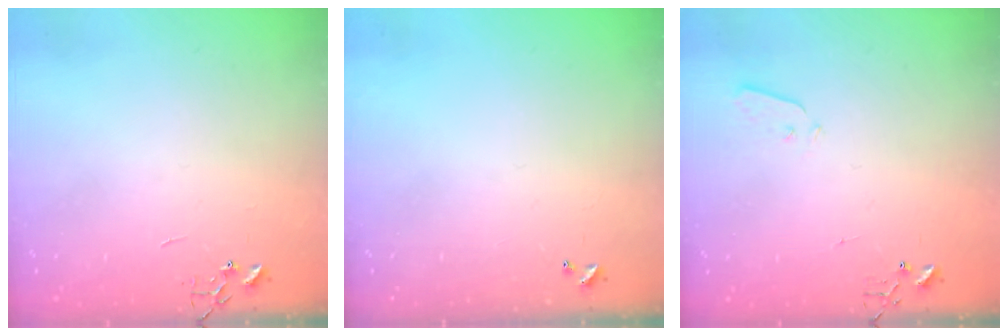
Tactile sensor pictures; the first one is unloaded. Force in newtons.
{"total": 0.0}
{"total": 3.1, "press": 3.0, "slide": 0.7}